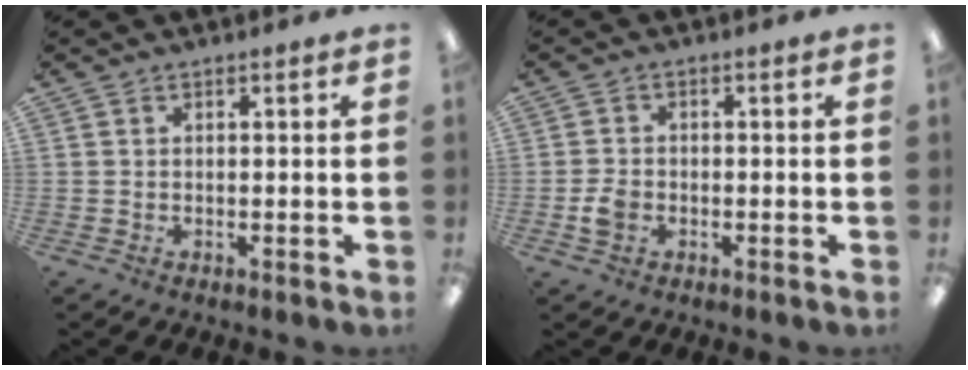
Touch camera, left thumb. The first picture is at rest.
{"total": 3.5, "force": [-1.4, 2.7, 1.7], "torque": [-0.035, 0.006, -0.026]}